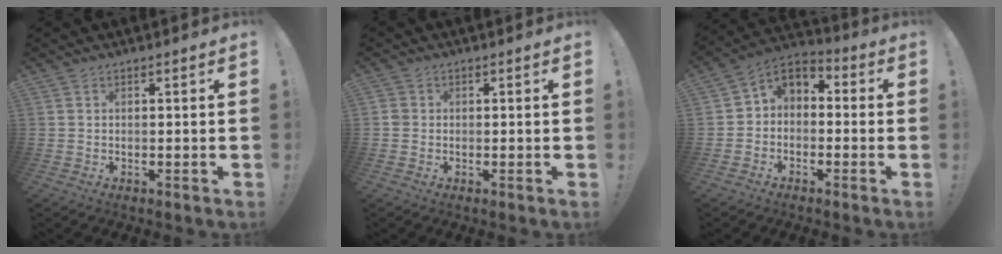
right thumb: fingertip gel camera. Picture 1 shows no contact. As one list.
[{"total": 1.7, "force": [-0.2, 1.6, 0.6], "torque": [-0.013, 0.006, -0.002]}, {"total": 5.1, "force": [-1.7, 4.4, 2.1], "torque": [-0.039, 0.015, -0.027]}]